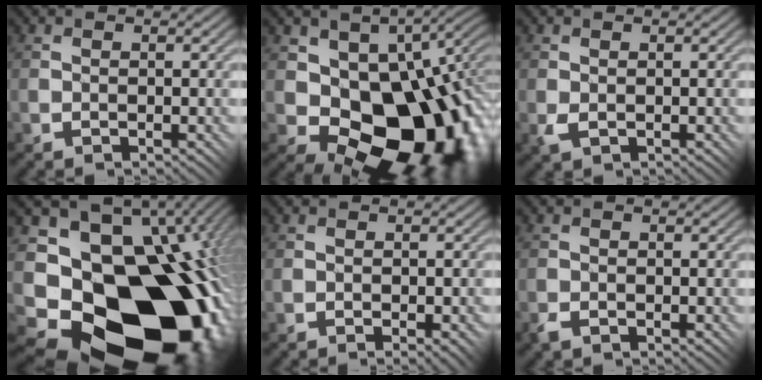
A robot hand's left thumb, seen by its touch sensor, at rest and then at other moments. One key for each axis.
{"total": 15.7, "fx": -1.1, "fy": 10.6, "fz": 11.5, "tx": -0.136, "ty": -0.025, "tz": 0.003}
{"total": 1.3, "fx": -0.3, "fy": 0.9, "fz": 0.8, "tx": -0.019, "ty": -0.002, "tz": -0.008}
{"total": 20.5, "fx": -5.1, "fy": 15.0, "fz": 13.0, "tx": -0.230, "ty": -0.063, "tz": -0.048}
{"total": 1.1, "fx": -0.7, "fy": 0.6, "fz": 0.7, "tx": -0.008, "ty": -0.002, "tz": -0.007}
{"total": 1.2, "fx": -0.9, "fy": 0.7, "fz": 0.4, "tx": -0.010, "ty": -0.001, "tz": -0.021}